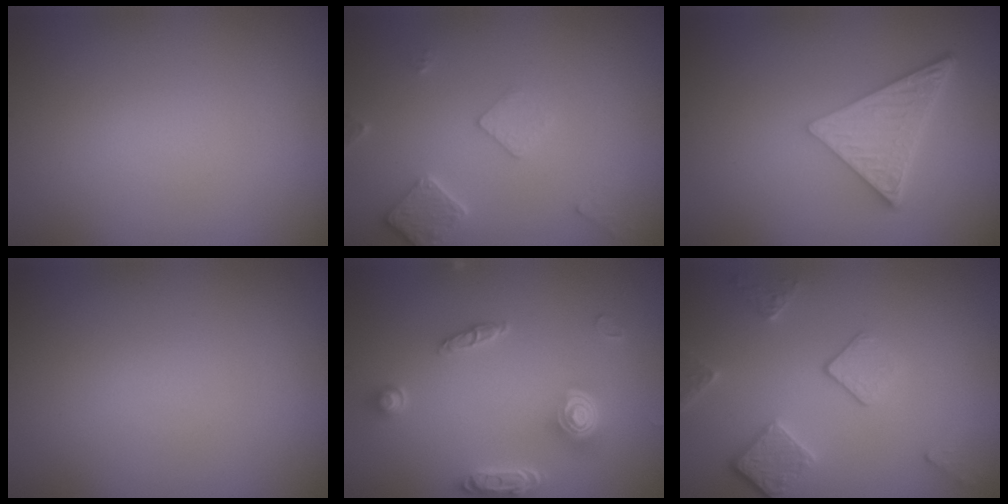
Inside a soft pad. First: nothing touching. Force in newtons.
{"total": 2.5, "press": 2.4, "slide": 0.4}
{"total": 5.5, "press": 4.1, "slide": 3.7}
{"total": 0.0}
{"total": 4.5, "press": 3.6, "slide": 2.7}
{"total": 3.7, "press": 2.9, "slide": 2.4}